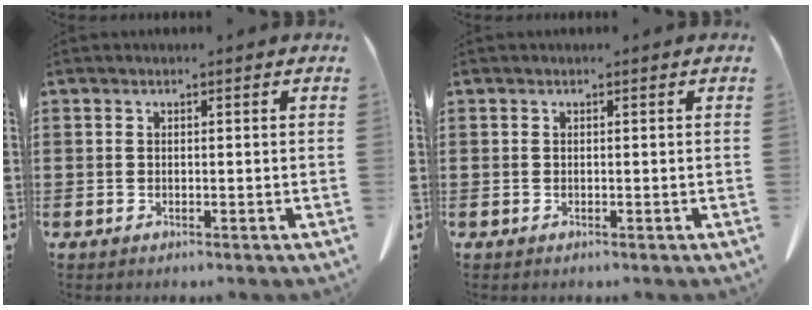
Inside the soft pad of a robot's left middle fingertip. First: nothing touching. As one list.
[{"total": 0.0}]